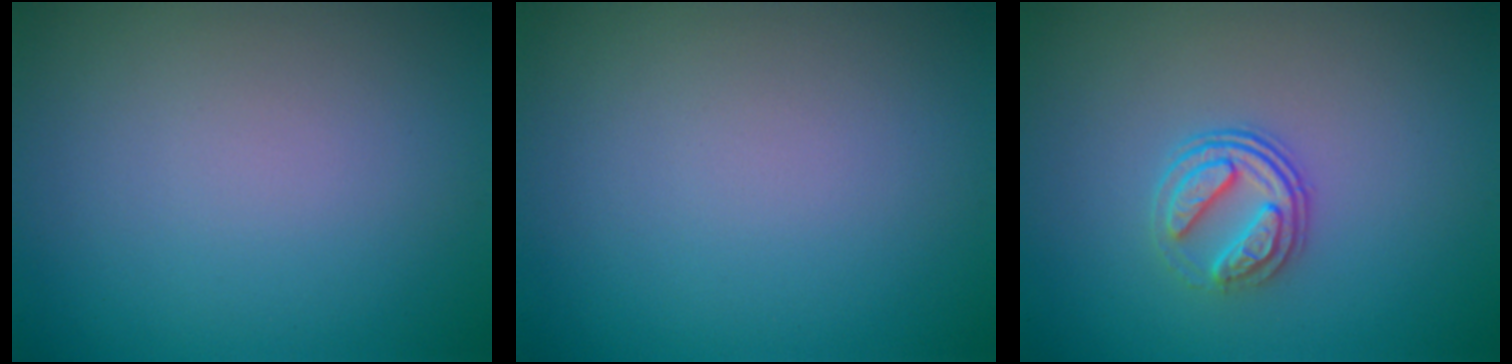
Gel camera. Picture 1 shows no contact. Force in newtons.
{"total": 0.0}
{"total": 2.5, "press": 1.9, "slide": 1.6}